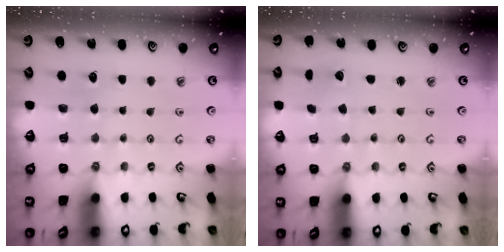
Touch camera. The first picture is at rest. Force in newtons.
{"total": 1.0, "press": 1.0, "slide": 0.1}